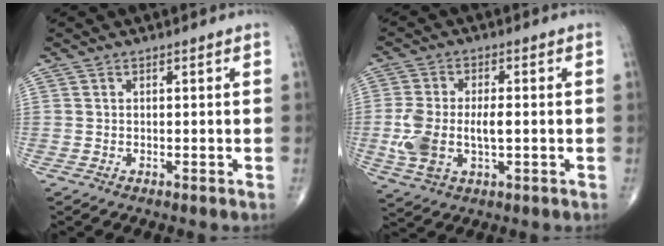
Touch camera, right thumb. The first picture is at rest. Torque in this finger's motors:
{"motor_torque": [1.46, 1.77, 1.11, -0.12, 0.09]}